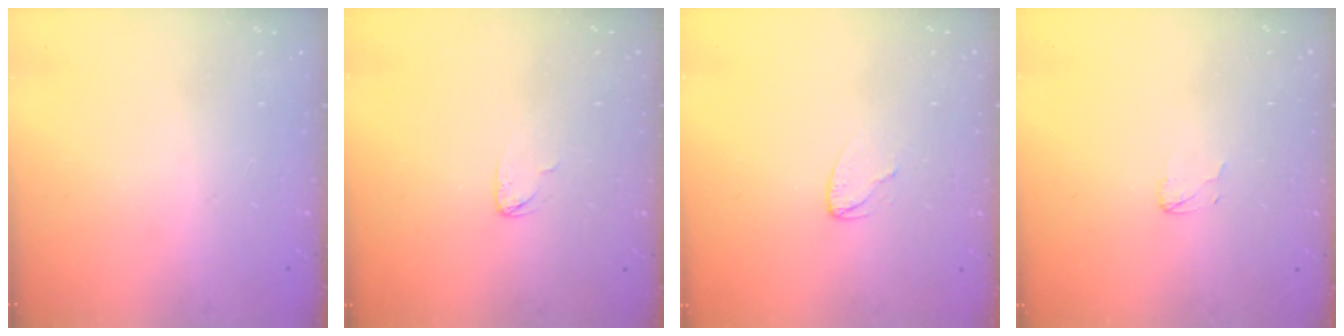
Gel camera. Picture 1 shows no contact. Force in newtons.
{"total": 3.8, "press": 3.8, "slide": 0.2}
{"total": 2.4, "press": 2.4, "slide": 0.2}
{"total": 2.4, "press": 2.4, "slide": 0.2}